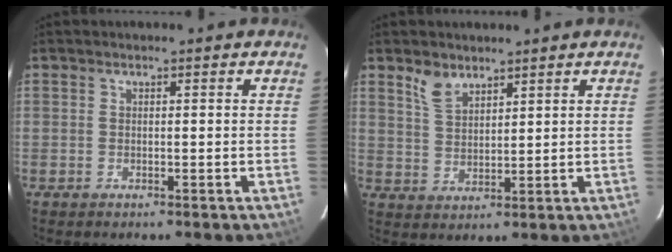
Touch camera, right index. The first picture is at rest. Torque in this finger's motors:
{"motor_torque": [0.15, 0.15, 0.03, 0.04]}